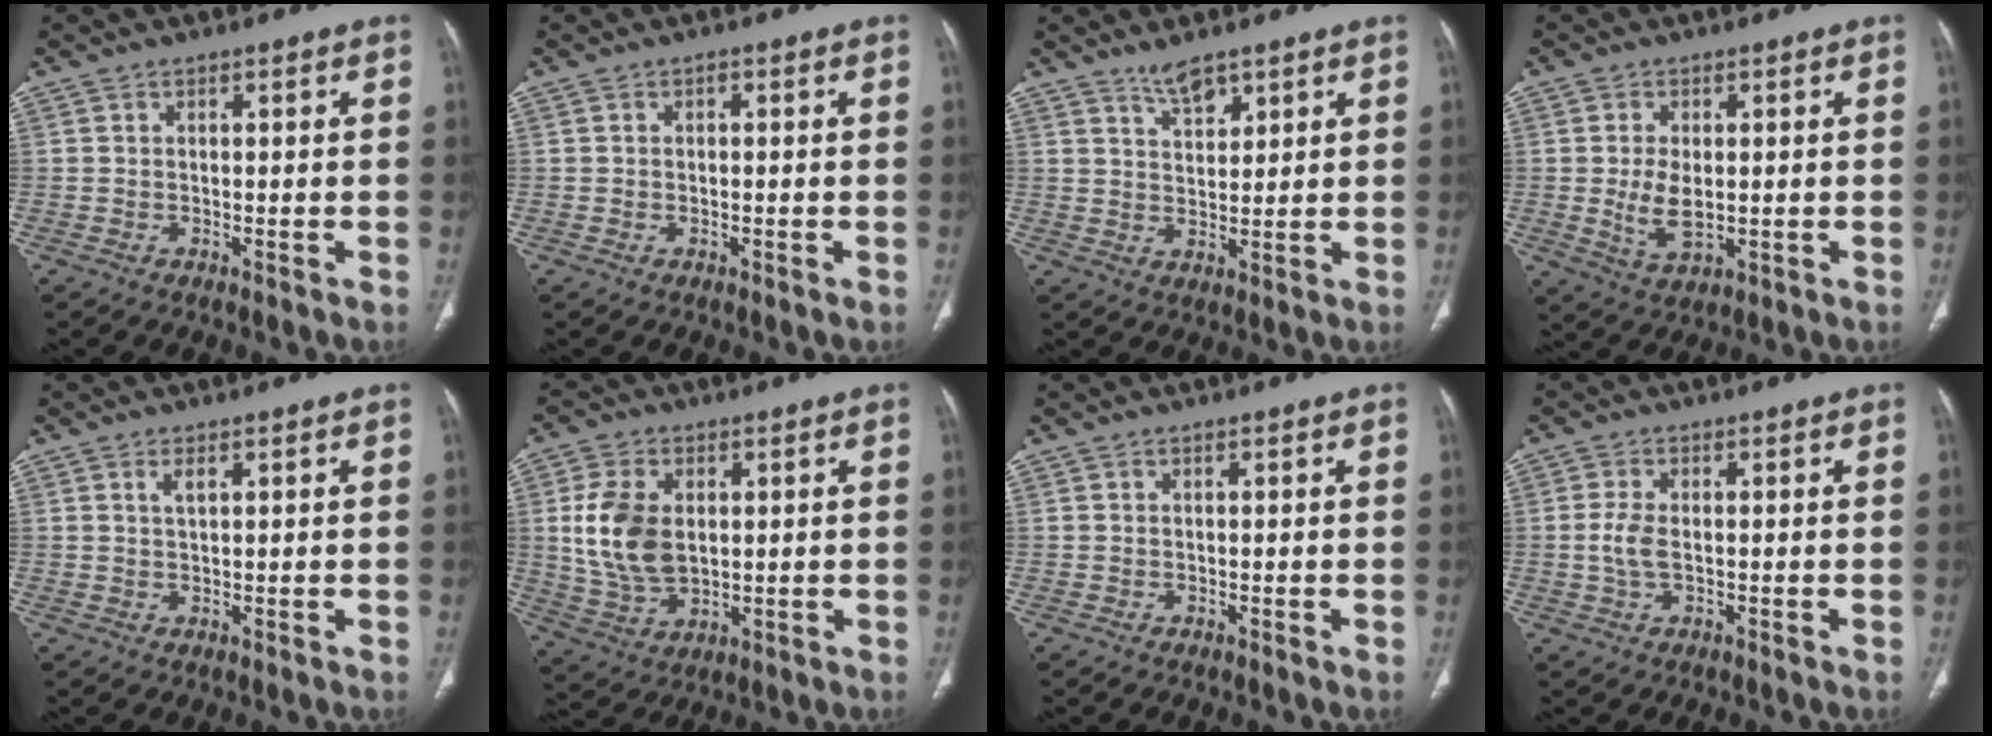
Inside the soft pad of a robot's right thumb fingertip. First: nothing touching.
{"total": 0.6, "force": [0.0, 0.5, 0.4], "torque": [-0.007, 0.001, -0.001]}
{"total": 4.4, "force": [3.4, 1.6, 2.2], "torque": [-0.026, -0.025, 0.063]}
{"total": 6.6, "force": [-0.1, 3.7, 5.5], "torque": [-0.103, -0.010, 0.007]}
{"total": 1.6, "force": [0.8, 0.5, 1.3], "torque": [-0.025, -0.002, 0.018]}
{"total": 12.0, "force": [1.6, 7.7, 9.1], "torque": [-0.175, -0.008, 0.041]}
{"total": 0.0}
{"total": 3.6, "force": [-0.2, 1.7, 3.1], "torque": [-0.080, 0.002, -0.005]}